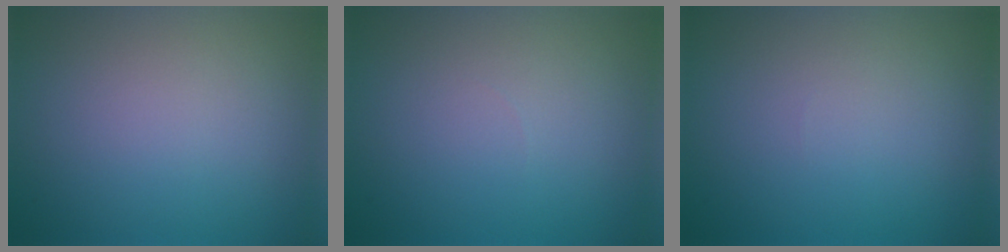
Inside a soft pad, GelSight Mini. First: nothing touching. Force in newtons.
{"total": 0.0}
{"total": 0.0}